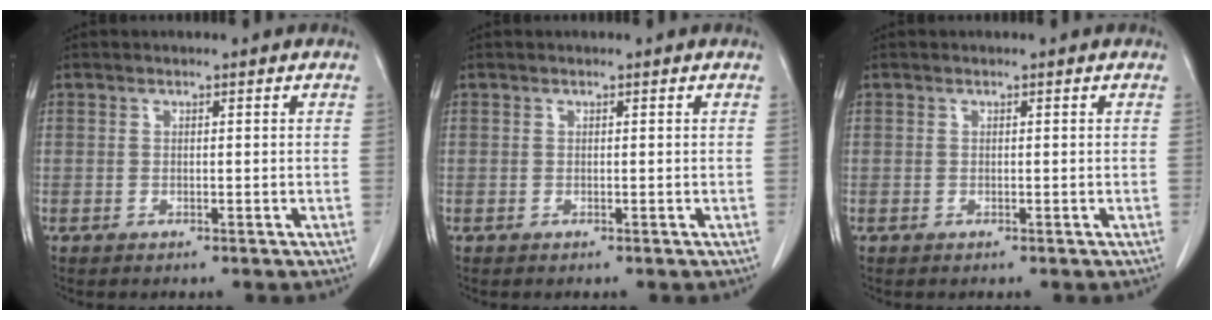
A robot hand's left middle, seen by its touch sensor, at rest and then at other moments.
{"total": 0.0}
{"total": 0.0}